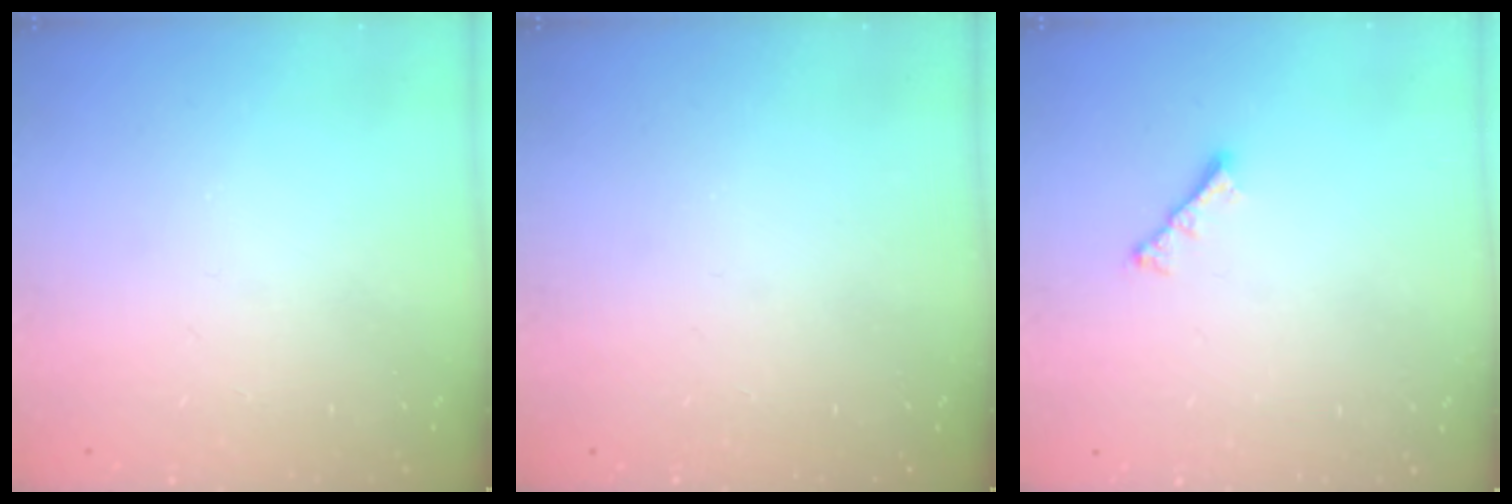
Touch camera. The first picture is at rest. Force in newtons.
{"total": 0.0}
{"total": 2.8, "press": 2.7, "slide": 0.6}